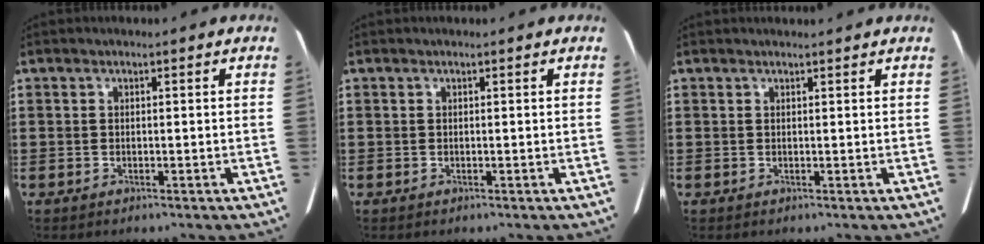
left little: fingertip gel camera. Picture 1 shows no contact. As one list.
[{"total": 0.0}, {"total": 0.7, "force": [0.7, 0.0, 0.2], "torque": [0.003, -0.002, 0.011]}]